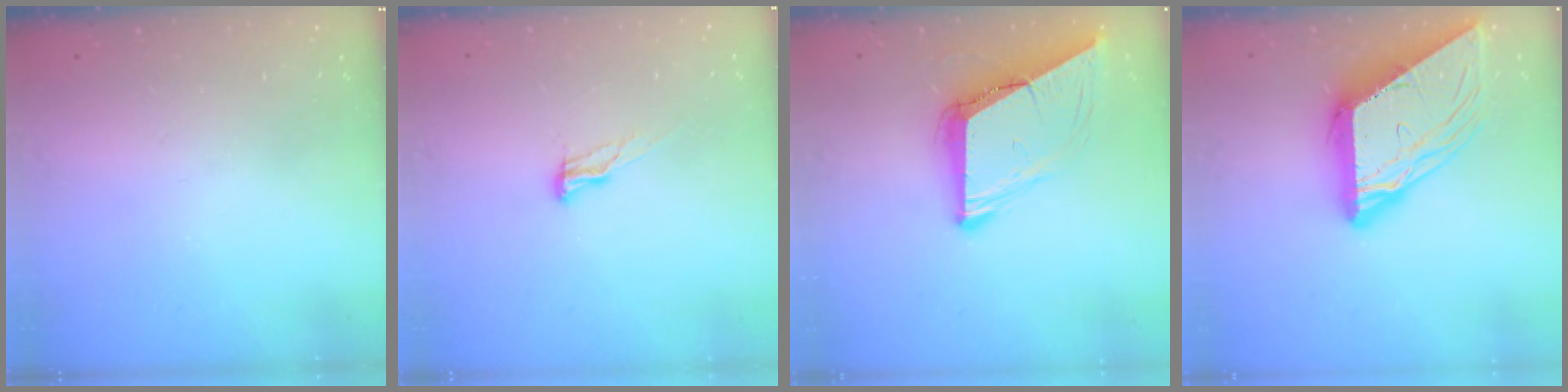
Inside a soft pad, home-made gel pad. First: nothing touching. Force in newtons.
{"total": 6.5, "press": 6.5, "slide": 0.7}
{"total": 9.5, "press": 9.4, "slide": 1.6}
{"total": 14.2, "press": 14.1, "slide": 1.5}